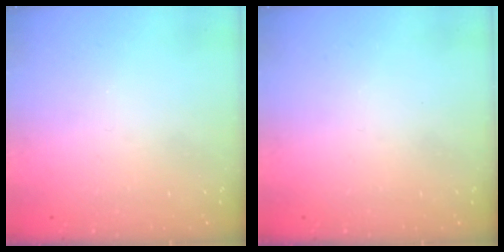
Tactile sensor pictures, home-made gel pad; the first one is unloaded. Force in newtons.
{"total": 0.0}